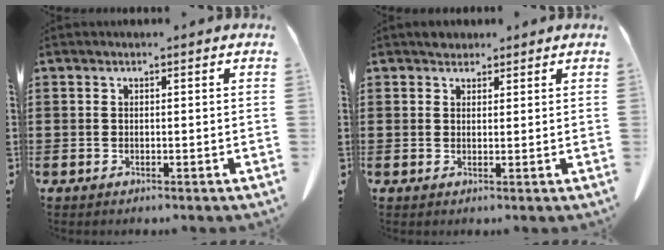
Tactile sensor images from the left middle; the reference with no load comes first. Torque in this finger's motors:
{"motor_torque": [-0.13, 0.03, 0.00, 0.00]}